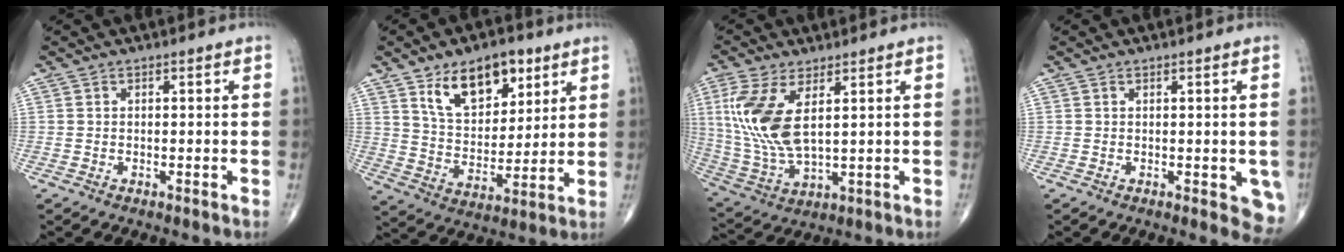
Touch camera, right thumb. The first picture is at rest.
{"total": 14.8, "force": [7.9, 8.3, 9.3], "torque": [-0.113, -0.042, 0.142]}
{"total": 13.1, "force": [3.6, 5.7, 11.3], "torque": [-0.261, -0.018, 0.084]}
{"total": 5.0, "force": [-0.6, 2.1, 4.5], "torque": [-0.028, -0.006, -0.006]}